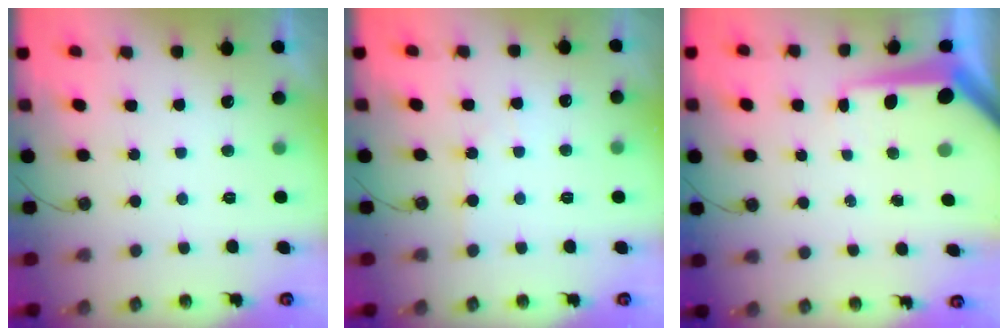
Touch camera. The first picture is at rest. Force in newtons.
{"total": 3.0, "press": 3.0, "slide": 0.4}
{"total": 8.9, "press": 8.9, "slide": 0.9}